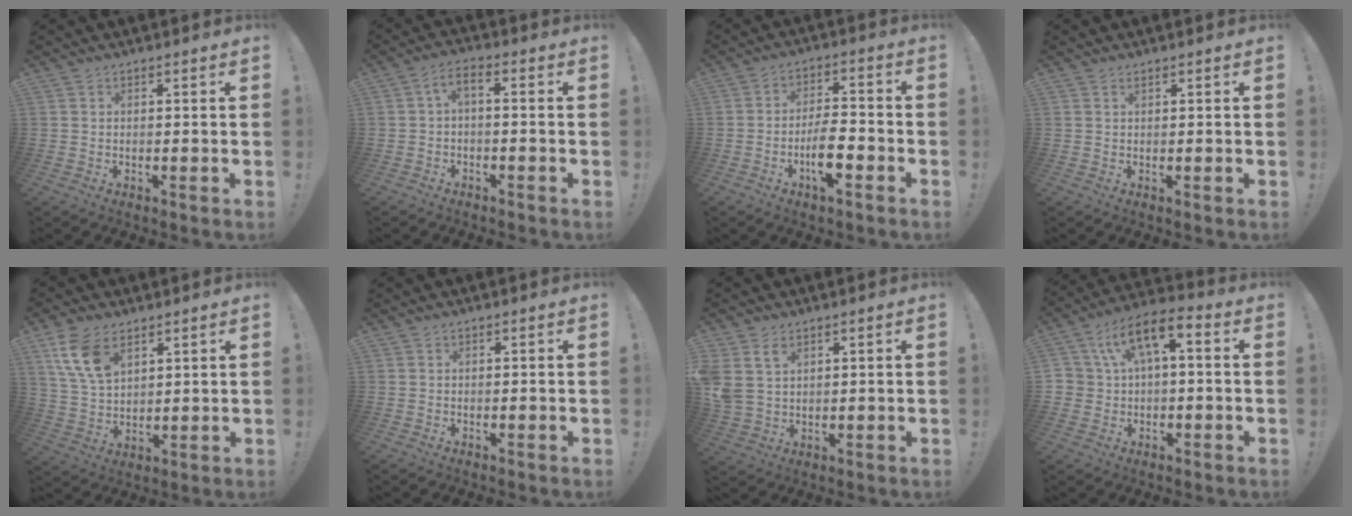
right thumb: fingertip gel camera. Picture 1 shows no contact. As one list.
[{"total": 4.0, "force": [-1.1, 1.4, 3.6], "torque": [-0.075, -0.003, -0.021]}, {"total": 9.3, "force": [-4.3, 4.3, 7.0], "torque": [-0.125, 0.019, -0.075]}, {"total": 0.6, "force": [0.5, 0.0, 0.3], "torque": [0.001, -0.003, 0.007]}, {"total": 11.4, "force": [6.3, 6.7, 6.7], "torque": [-0.130, -0.018, 0.124]}, {"total": 0.0}, {"total": 6.6, "force": [3.3, 4.5, 3.5], "torque": [-0.067, -0.011, 0.066]}, {"total": 9.6, "force": [2.4, 5.8, 7.2], "torque": [-0.130, 0.002, 0.047]}]